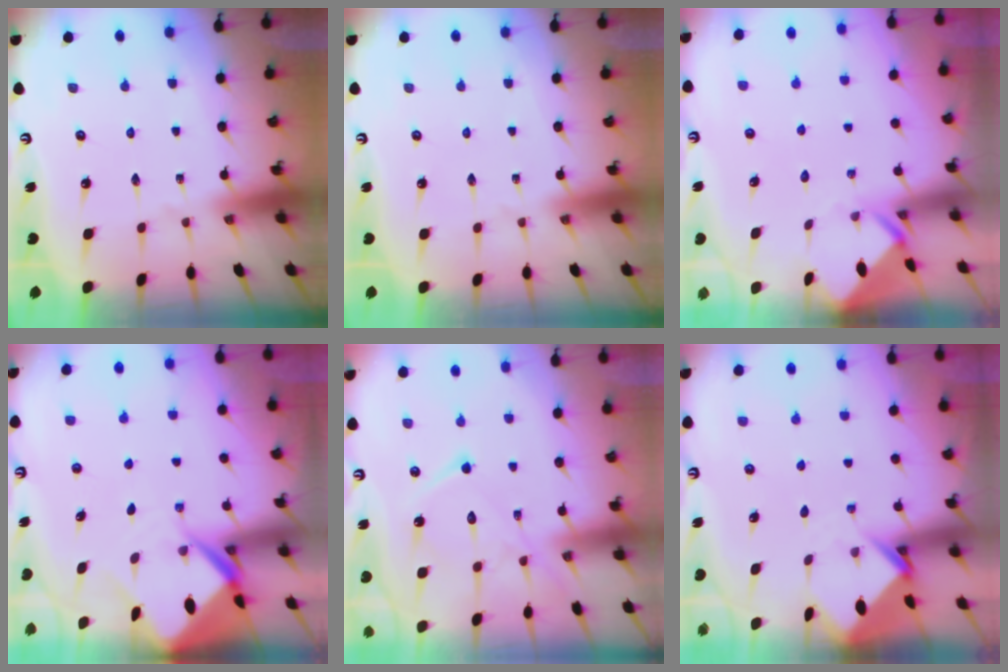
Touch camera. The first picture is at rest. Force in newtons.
{"total": 0.0}
{"total": 3.5, "press": 3.5, "slide": 0.1}
{"total": 7.6, "press": 7.6, "slide": 0.6}
{"total": 14.7, "press": 14.6, "slide": 1.2}
{"total": 3.8, "press": 3.8, "slide": 0.2}